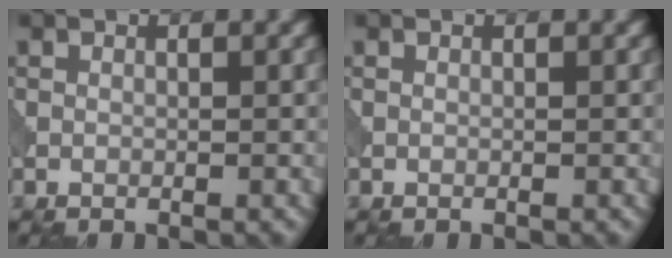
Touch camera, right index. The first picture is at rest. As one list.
[{"total": 0.0}]